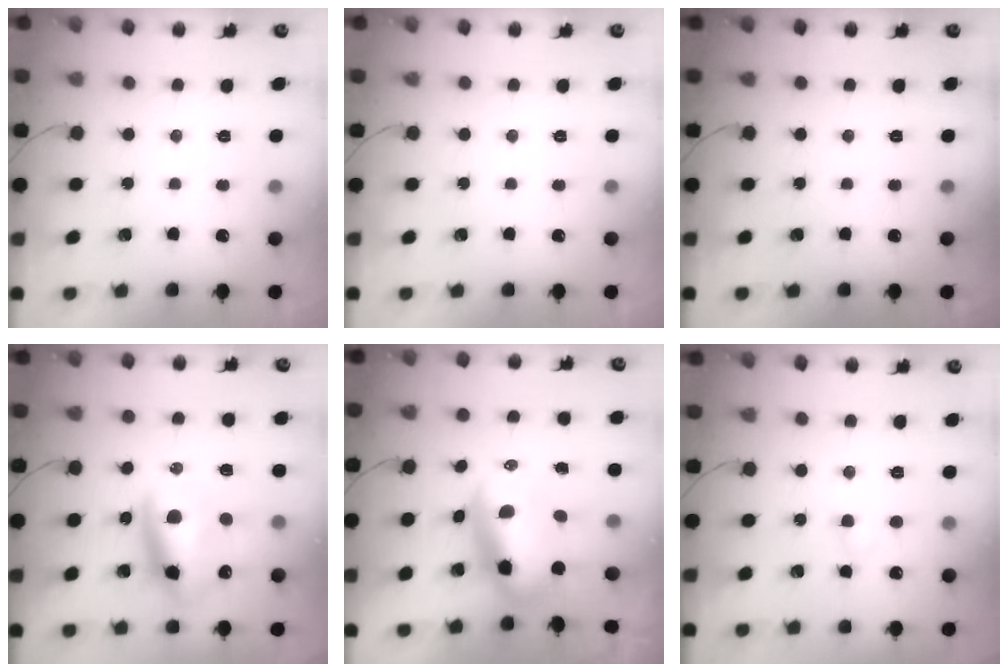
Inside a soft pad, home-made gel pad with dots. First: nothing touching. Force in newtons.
{"total": 0.0}
{"total": 0.0}
{"total": 11.3, "press": 11.0, "slide": 2.5}
{"total": 8.6, "press": 8.3, "slide": 2.1}
{"total": 2.6, "press": 2.3, "slide": 1.0}